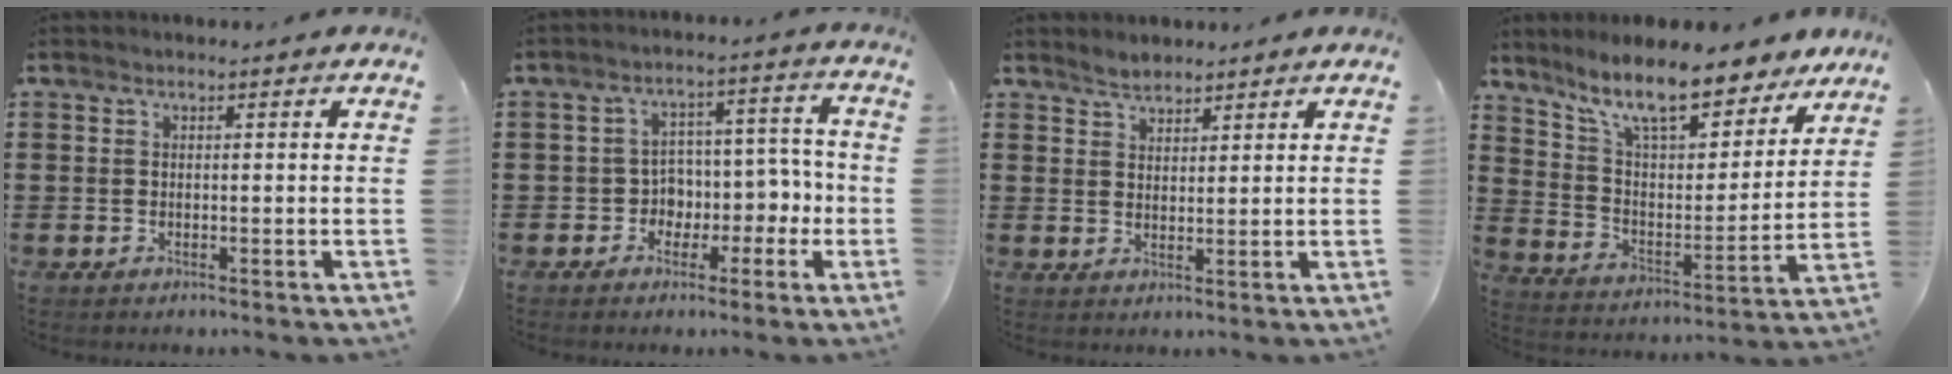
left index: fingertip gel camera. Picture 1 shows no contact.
{"total": 4.9, "force": [-1.1, 4.7, 0.8], "torque": [-0.032, -0.006, -0.023]}
{"total": 2.4, "force": [2.3, 0.8, 0.1], "torque": [-0.008, 0.003, 0.045]}
{"total": 11.4, "force": [9.4, 2.2, 5.9], "torque": [-0.133, -0.052, 0.162]}